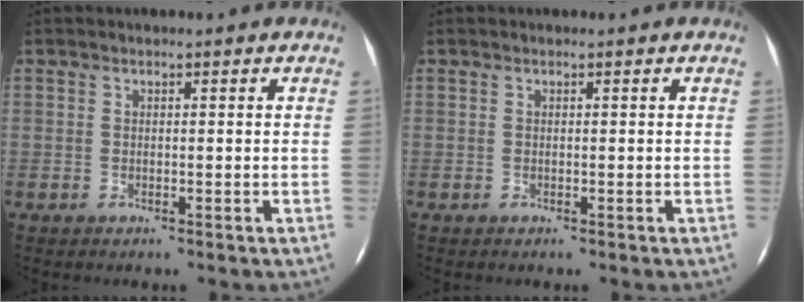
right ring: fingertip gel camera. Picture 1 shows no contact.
{"total": 0.0}